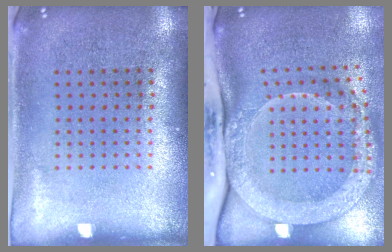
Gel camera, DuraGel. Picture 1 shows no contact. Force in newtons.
{"total": 3.3, "press": 2.3, "slide": 2.3}